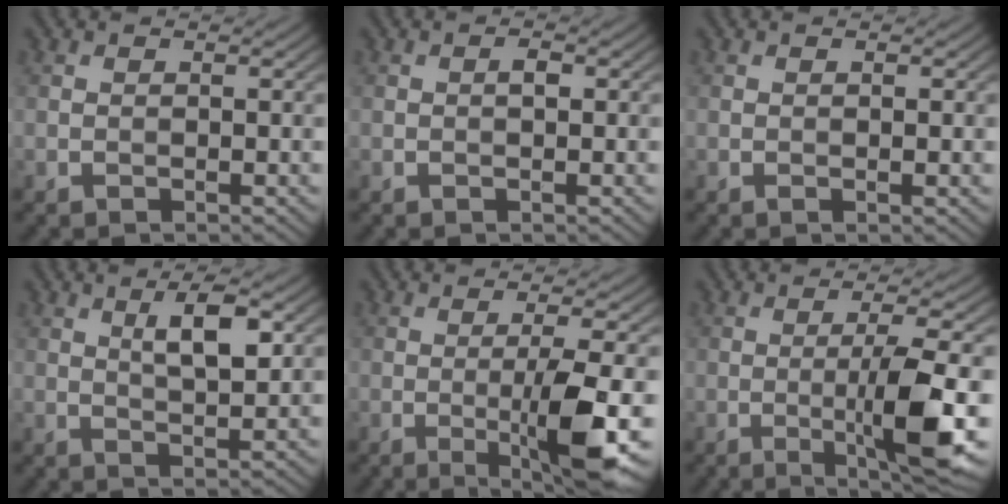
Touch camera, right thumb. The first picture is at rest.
{"total": 0.9, "force": [0.0, 0.3, 0.9], "torque": [-0.014, 0.001, 0.000]}
{"total": 0.7, "force": [-0.1, 0.1, 0.7], "torque": [-0.012, -0.002, -0.002]}
{"total": 5.1, "force": [1.9, 1.4, 4.5], "torque": [-0.084, -0.002, 0.035]}
{"total": 8.3, "force": [-1.7, 1.1, 8.0], "torque": [-0.133, 0.001, -0.028]}
{"total": 9.1, "force": [-1.7, 1.1, 8.8], "torque": [-0.145, 0.006, -0.026]}